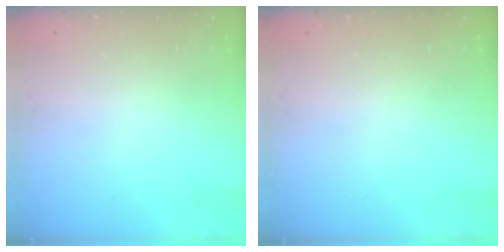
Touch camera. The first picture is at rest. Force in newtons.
{"total": 0.0}